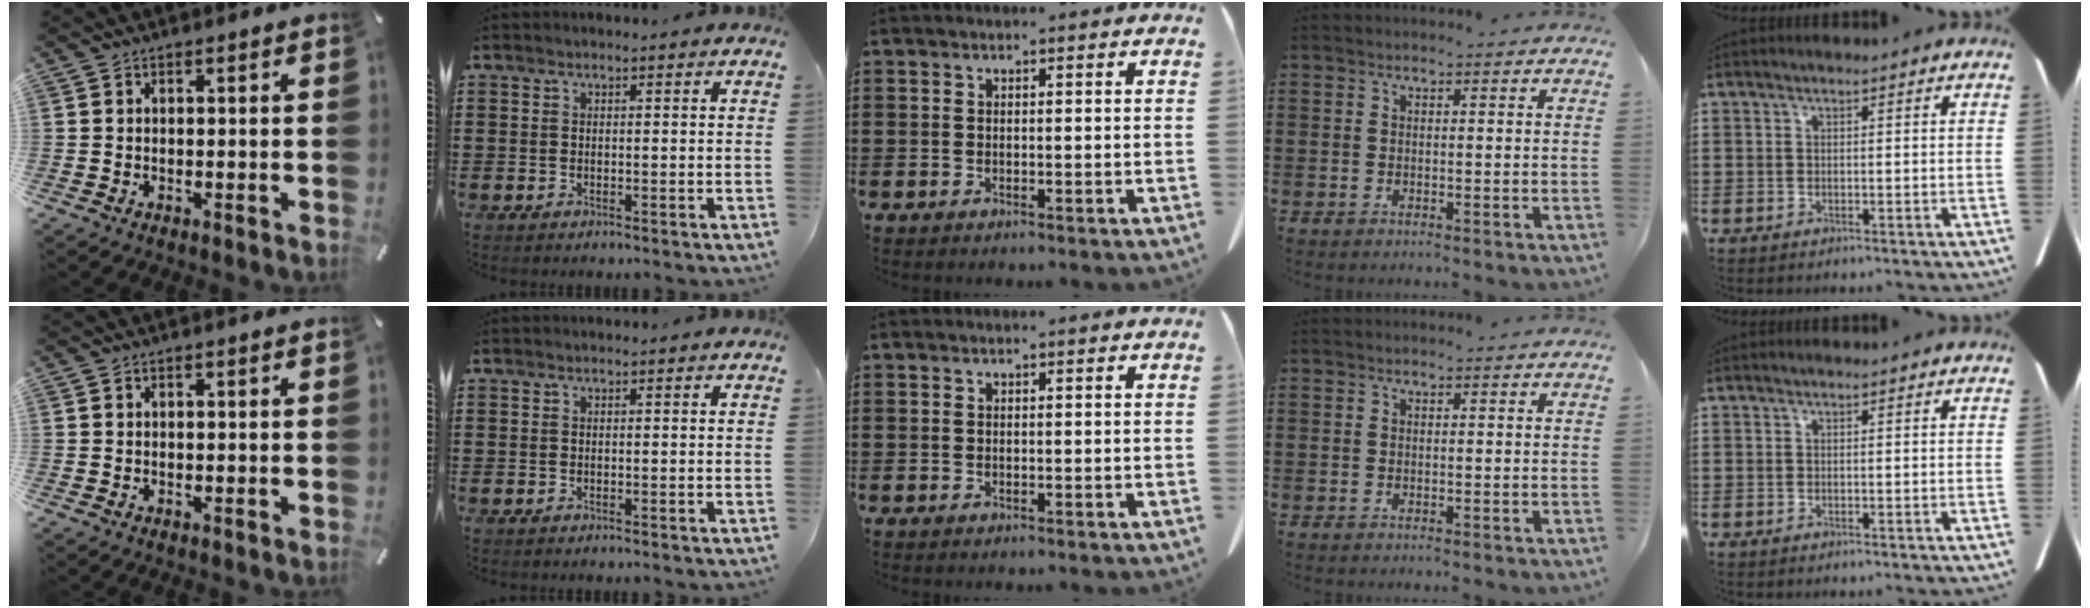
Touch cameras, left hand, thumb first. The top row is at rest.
{}